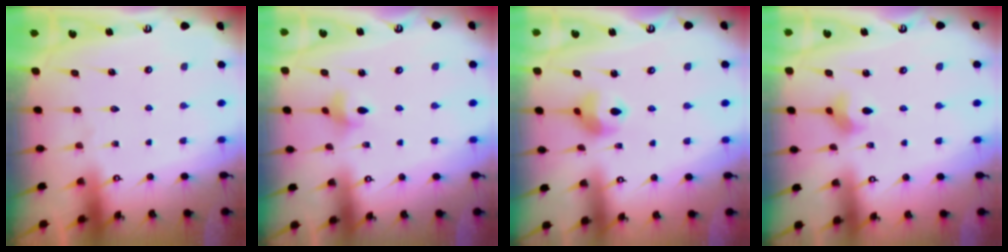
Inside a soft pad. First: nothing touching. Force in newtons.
{"total": 2.8, "press": 2.8, "slide": 0.3}
{"total": 8.0, "press": 7.9, "slide": 0.8}
{"total": 4.3, "press": 4.2, "slide": 0.8}